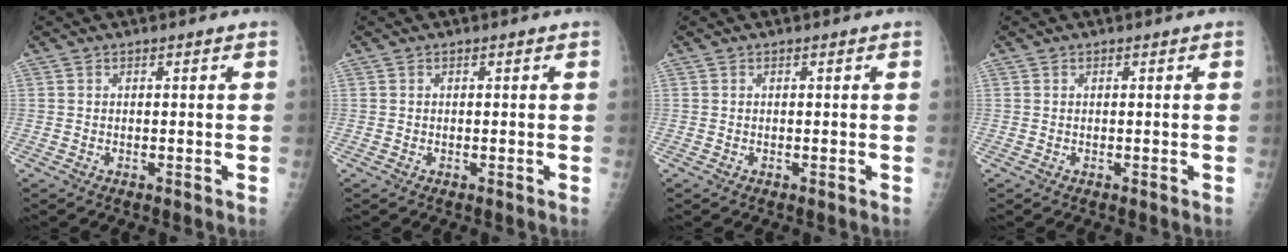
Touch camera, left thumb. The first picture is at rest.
{"total": 0.0}
{"total": 0.0}
{"total": 0.0}